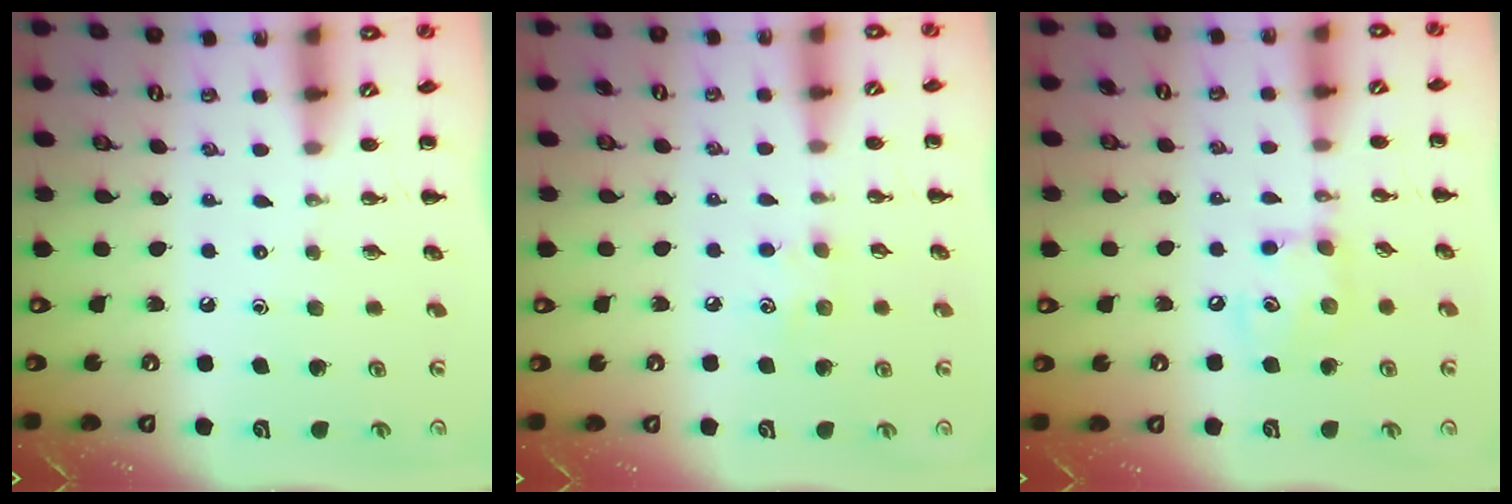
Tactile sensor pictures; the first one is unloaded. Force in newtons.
{"total": 5.7, "press": 5.5, "slide": 1.4}
{"total": 8.2, "press": 8.2, "slide": 0.5}